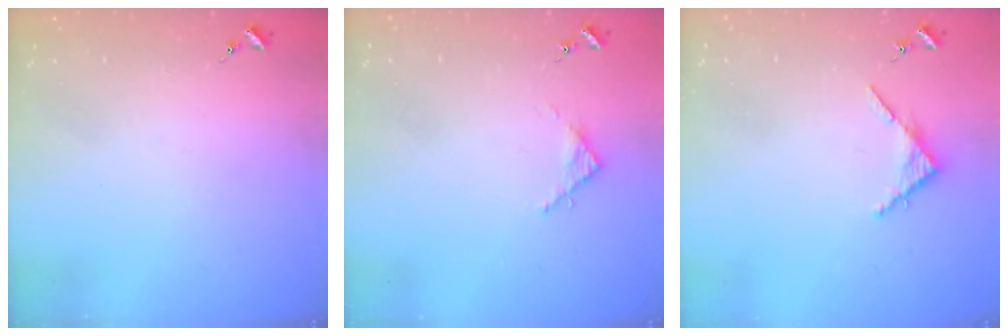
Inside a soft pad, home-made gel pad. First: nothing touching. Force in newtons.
{"total": 3.1, "press": 3.1, "slide": 0.4}
{"total": 3.8, "press": 3.8, "slide": 0.4}